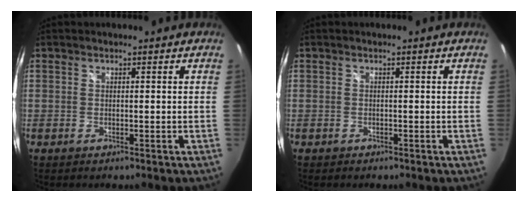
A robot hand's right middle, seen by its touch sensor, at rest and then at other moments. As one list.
[{"total": 0.6, "force": [-0.5, 0.4, 0.1], "torque": [-0.003, 0.002, -0.006]}]